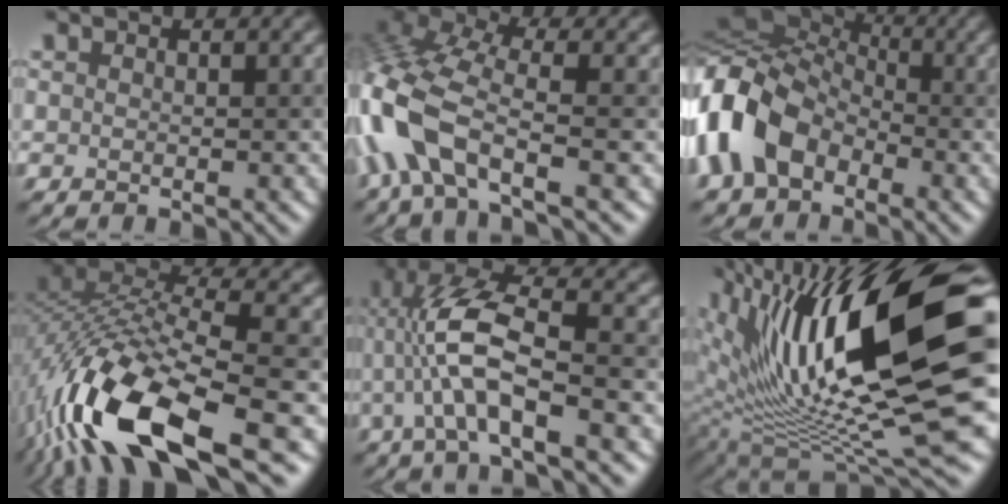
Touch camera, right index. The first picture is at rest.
{"total": 8.9, "force": [-3.0, 4.0, 7.4], "torque": [-0.169, 0.015, -0.079]}
{"total": 10.3, "force": [-2.6, 7.3, 6.8], "torque": [-0.159, 0.009, -0.072]}
{"total": 14.4, "force": [-6.3, 5.0, 11.9], "torque": [-0.250, 0.002, -0.115]}
{"total": 7.0, "force": [-1.4, 1.8, 6.6], "torque": [-0.138, 0.015, -0.028]}
{"total": 17.7, "force": [5.0, 5.8, 16.0], "torque": [-0.274, 0.001, 0.089]}